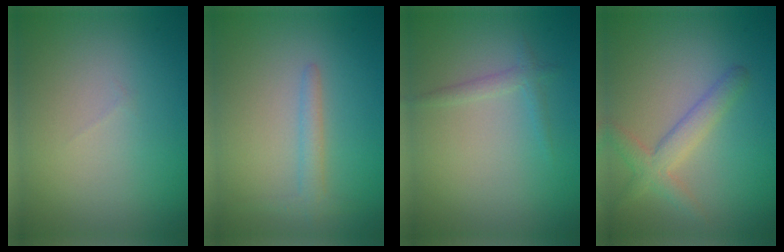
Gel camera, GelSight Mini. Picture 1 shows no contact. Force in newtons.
{"total": 1.6, "press": 1.6, "slide": 0.1}
{"total": 1.2, "press": 1.2, "slide": 0.1}
{"total": 2.9, "press": 2.9, "slide": 0.2}